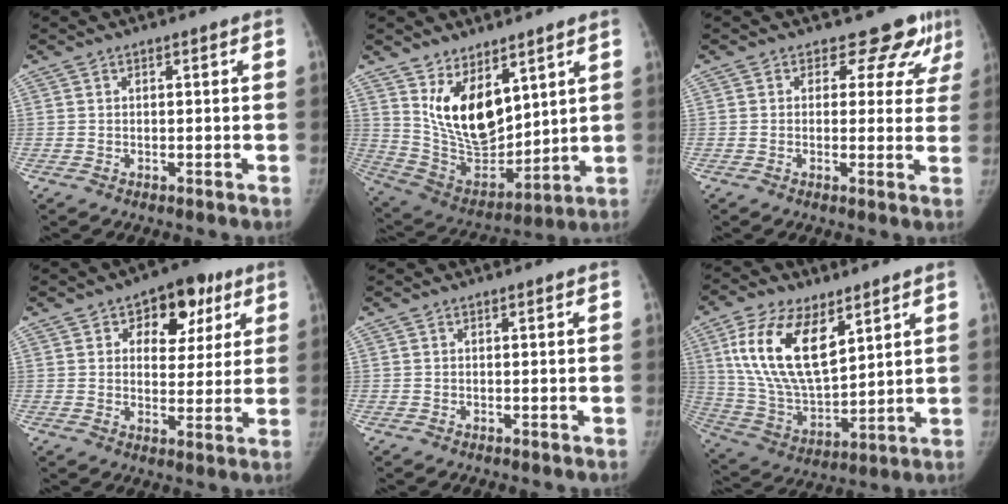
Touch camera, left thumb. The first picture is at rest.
{"total": 15.3, "force": [6.8, 8.4, 10.8], "torque": [-0.143, -0.054, 0.154]}
{"total": 7.1, "force": [5.5, 4.2, 1.6], "torque": [0.027, -0.025, 0.047]}
{"total": 13.1, "force": [5.8, 8.5, 8.0], "torque": [-0.054, -0.011, 0.082]}
{"total": 0.0}
{"total": 18.6, "force": [8.1, 9.3, 13.9], "torque": [-0.241, -0.035, 0.163]}